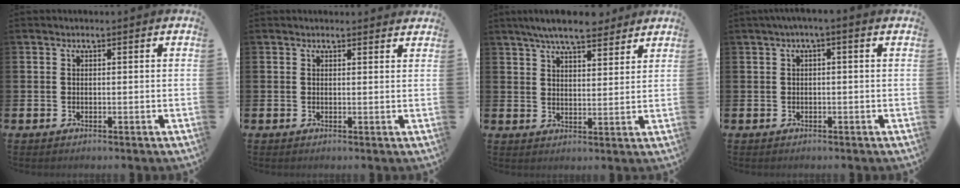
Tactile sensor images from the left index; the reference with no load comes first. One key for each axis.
{"total": 1.1, "fx": 1.0, "fy": 0.2, "fz": 0.2, "tx": 0.004, "ty": -0.001, "tz": 0.017}
{"total": 7.0, "fx": 6.4, "fy": 1.4, "fz": 2.5, "tx": -0.057, "ty": -0.021, "tz": 0.114}
{"total": 1.3, "fx": 0.0, "fy": 0.0, "fz": 1.3, "tx": -0.028, "ty": 0.002, "tz": 0.000}